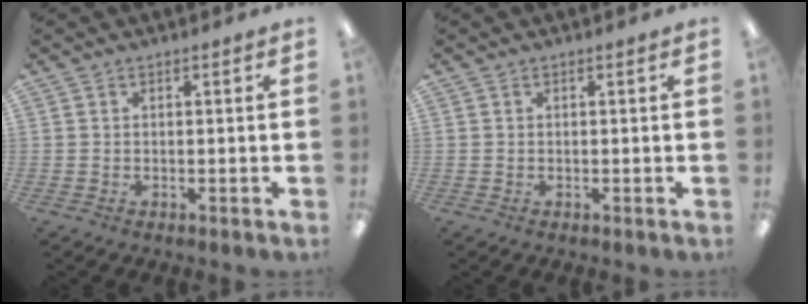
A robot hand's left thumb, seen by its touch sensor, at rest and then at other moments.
{"total": 0.0}